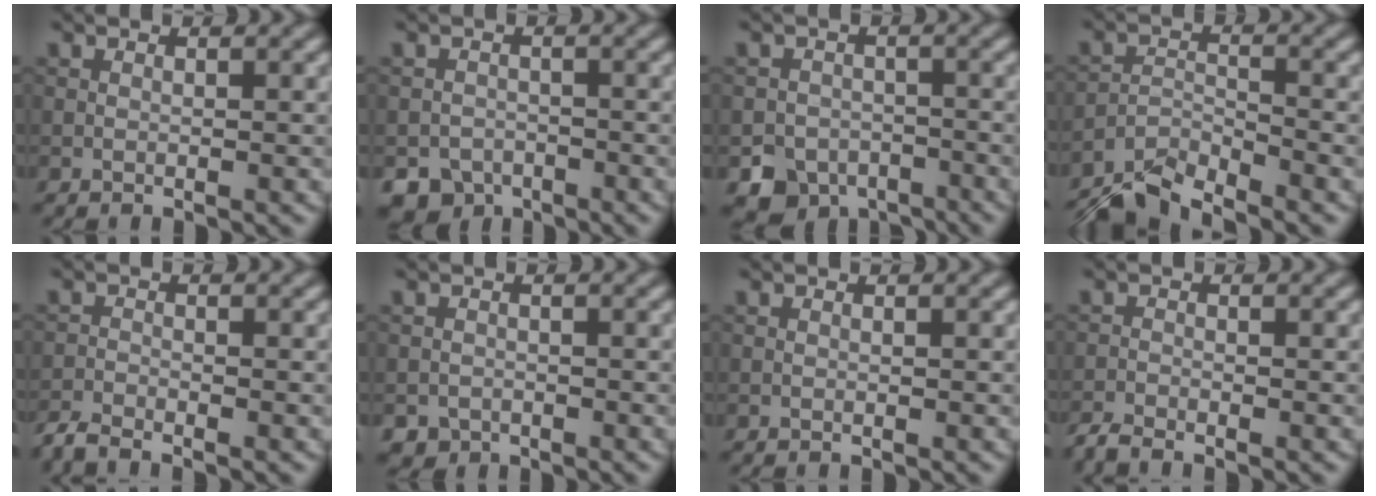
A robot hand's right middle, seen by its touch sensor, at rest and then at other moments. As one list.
[{"total": 4.4, "force": [-3.1, 3.0, 0.8], "torque": [0.003, -0.003, -0.052]}, {"total": 6.1, "force": [-4.0, 4.4, 1.3], "torque": [-0.002, -0.008, -0.063]}, {"total": 5.2, "force": [-4.9, 1.0, 1.6], "torque": [-0.028, -0.004, -0.098]}, {"total": 2.5, "force": [-2.3, 0.2, 0.8], "torque": [-0.022, -0.006, -0.055]}, {"total": 1.5, "force": [-0.9, 1.2, 0.0], "torque": [0.008, -0.002, -0.021]}, {"total": 0.0}, {"total": 2.2, "force": [-2.1, 0.1, 0.7], "torque": [-0.018, -0.006, -0.047]}]